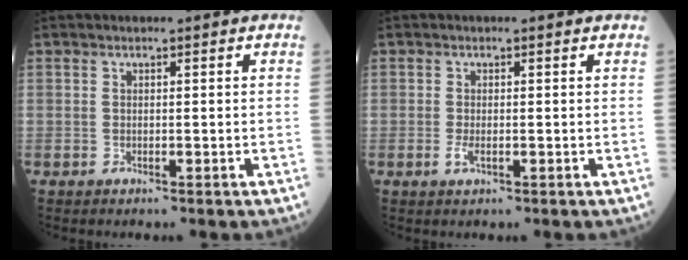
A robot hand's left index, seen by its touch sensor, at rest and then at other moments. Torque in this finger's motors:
{"motor_torque": [0.46, 0.21, 0.02, 0.01]}